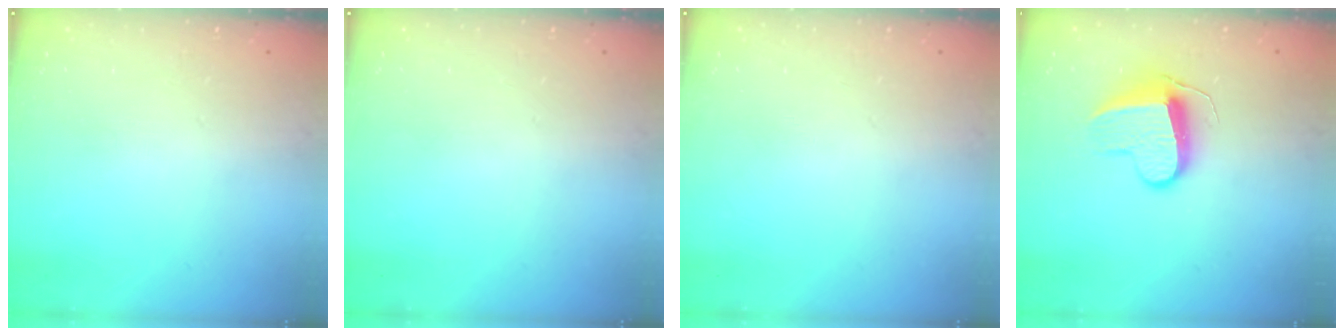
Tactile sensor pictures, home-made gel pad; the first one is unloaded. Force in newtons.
{"total": 0.0}
{"total": 0.0}
{"total": 9.9, "press": 9.9, "slide": 0.2}